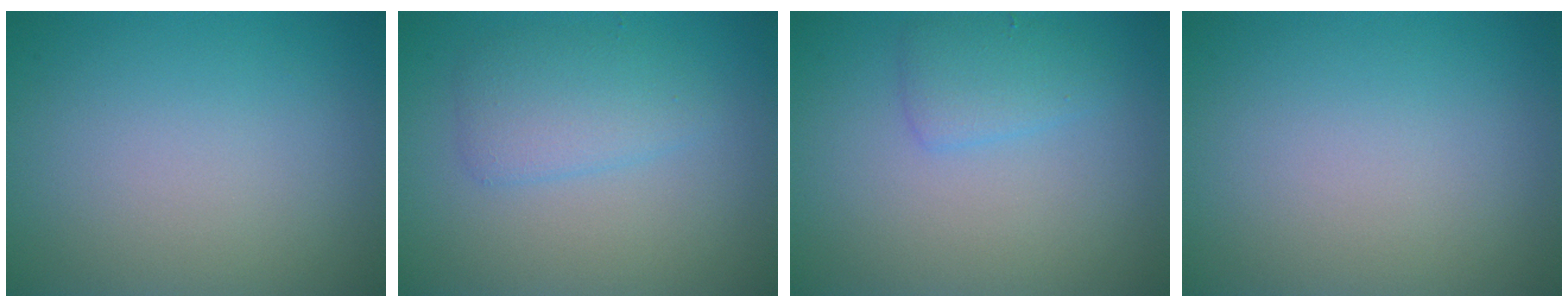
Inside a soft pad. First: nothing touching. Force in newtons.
{"total": 2.8, "press": 2.8, "slide": 0.1}
{"total": 2.1, "press": 2.1, "slide": 0.1}
{"total": 0.0}